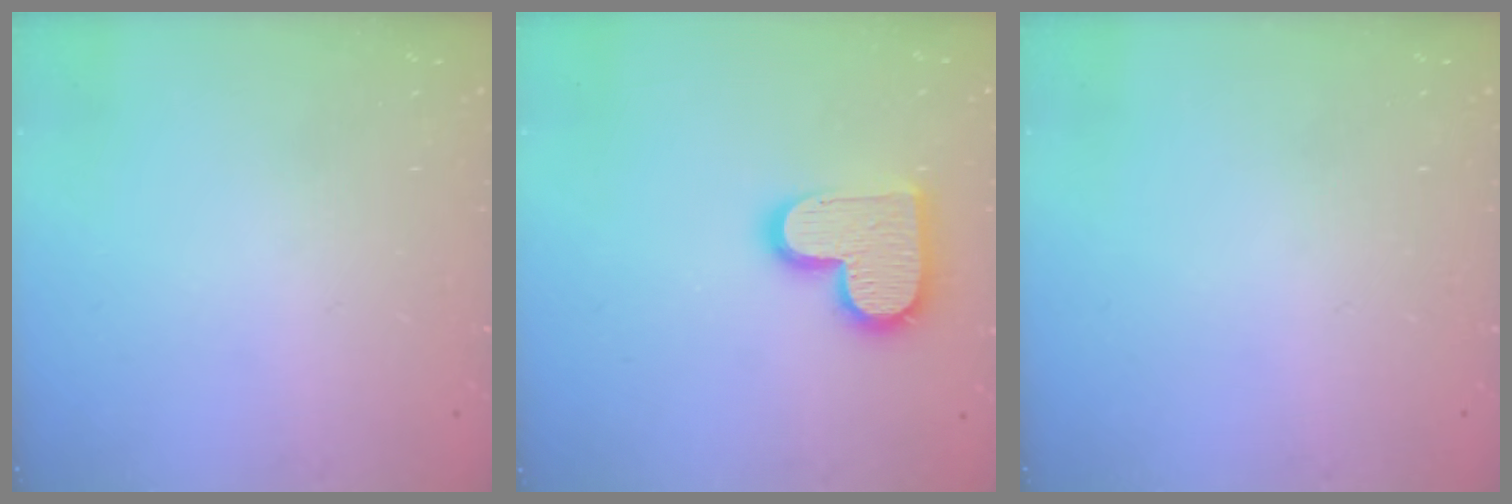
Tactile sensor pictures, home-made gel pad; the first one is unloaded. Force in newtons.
{"total": 14.2, "press": 14.2, "slide": 0.9}
{"total": 0.0}